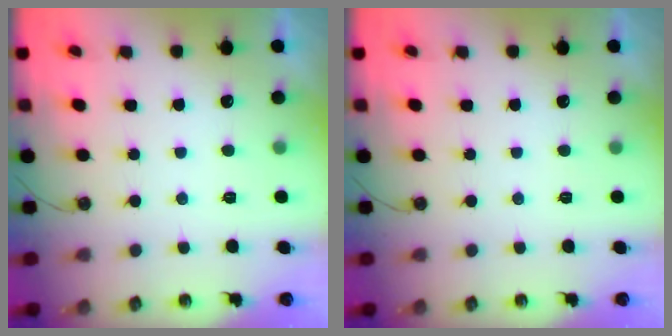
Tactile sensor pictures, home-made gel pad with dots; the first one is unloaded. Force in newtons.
{"total": 0.0}